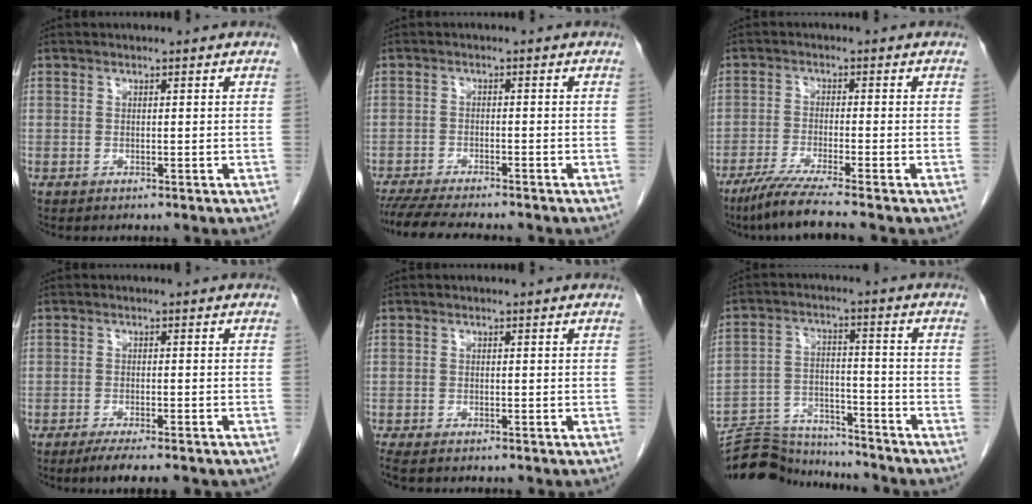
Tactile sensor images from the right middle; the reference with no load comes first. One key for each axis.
{"total": 10.0, "fx": -8.8, "fy": 1.0, "fz": 4.6, "tx": -0.072, "ty": -0.020, "tz": -0.134}
{"total": 6.9, "fx": -5.5, "fy": -1.5, "fz": 3.9, "tx": -0.066, "ty": -0.027, "tz": -0.100}
{"total": 6.5, "fx": -5.2, "fy": 0.7, "fz": 3.8, "tx": -0.048, "ty": -0.012, "tz": -0.073}
{"total": 3.1, "fx": -2.5, "fy": 0.9, "fz": 1.5, "tx": -0.027, "ty": -0.009, "tz": -0.039}
{"total": 13.3, "fx": -13.0, "fy": 2.2, "fz": 1.8, "tx": -0.028, "ty": 0.021, "tz": -0.207}